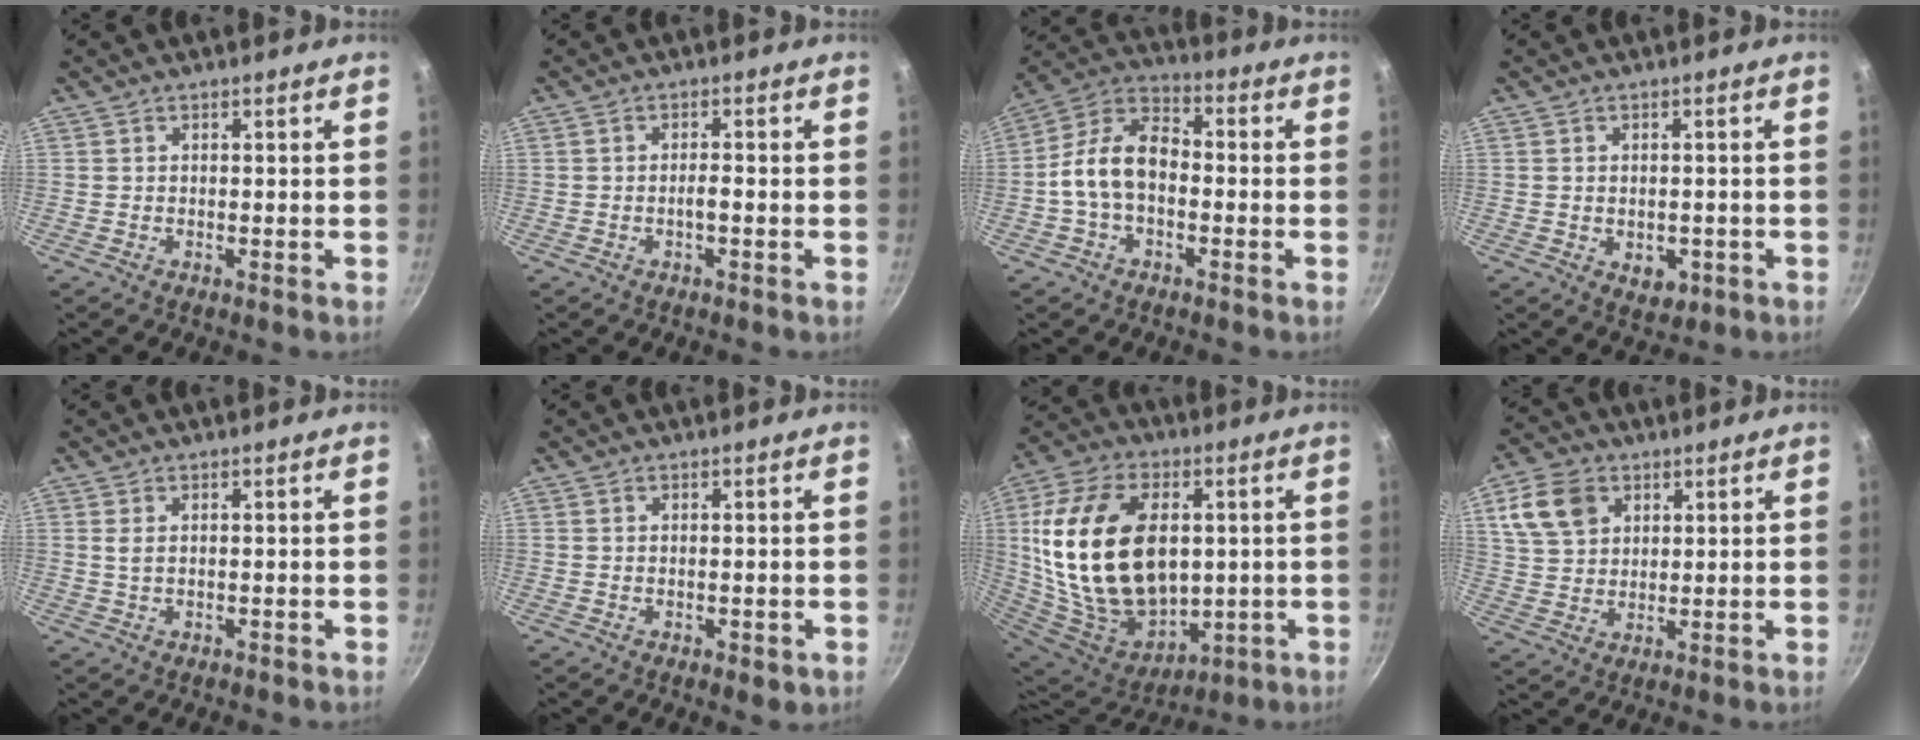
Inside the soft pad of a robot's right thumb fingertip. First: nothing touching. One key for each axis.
{"total": 1.7, "fx": -0.7, "fy": 0.4, "fz": 1.5, "tx": -0.027, "ty": 0.011, "tz": -0.012}
{"total": 11.7, "fx": -1.7, "fy": 7.5, "fz": 8.8, "tx": -0.142, "ty": 0.046, "tz": -0.051}
{"total": 4.2, "fx": -1.1, "fy": 2.9, "fz": 2.8, "tx": -0.029, "ty": 0.003, "tz": -0.007}
{"total": 1.6, "fx": 0.2, "fy": 0.8, "fz": 1.3, "tx": -0.026, "ty": 0.001, "tz": 0.006}
{"total": 2.5, "fx": -0.7, "fy": 1.1, "fz": 2.2, "tx": -0.029, "ty": -0.007, "tz": -0.008}
{"total": 30.9, "fx": 3.0, "fy": 19.7, "fz": 23.6, "tx": -0.440, "ty": -0.005, "tz": 0.070}
{"total": 10.4, "fx": 4.3, "fy": 7.6, "fz": 5.6, "tx": -0.088, "ty": 0.002, "tz": 0.083}